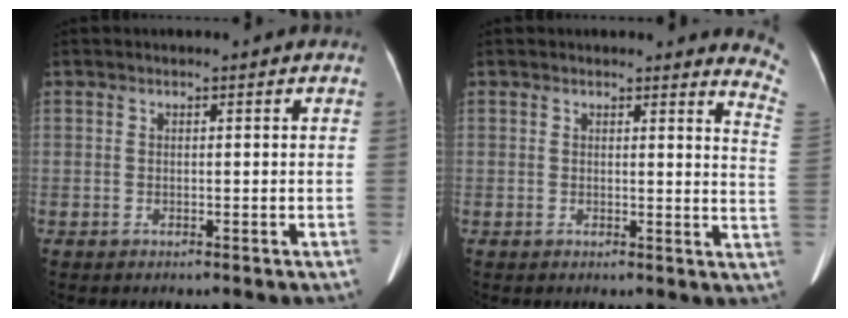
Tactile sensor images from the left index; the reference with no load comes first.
{"total": 6.5, "force": [6.4, -0.3, 1.1], "torque": [-0.006, -0.077, 0.036]}